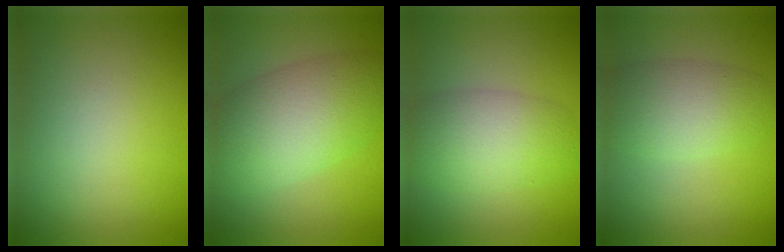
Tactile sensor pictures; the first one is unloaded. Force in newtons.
{"total": 7.8, "press": 7.8, "slide": 0.4}
{"total": 5.3, "press": 5.3, "slide": 0.3}
{"total": 4.5, "press": 4.5, "slide": 0.2}